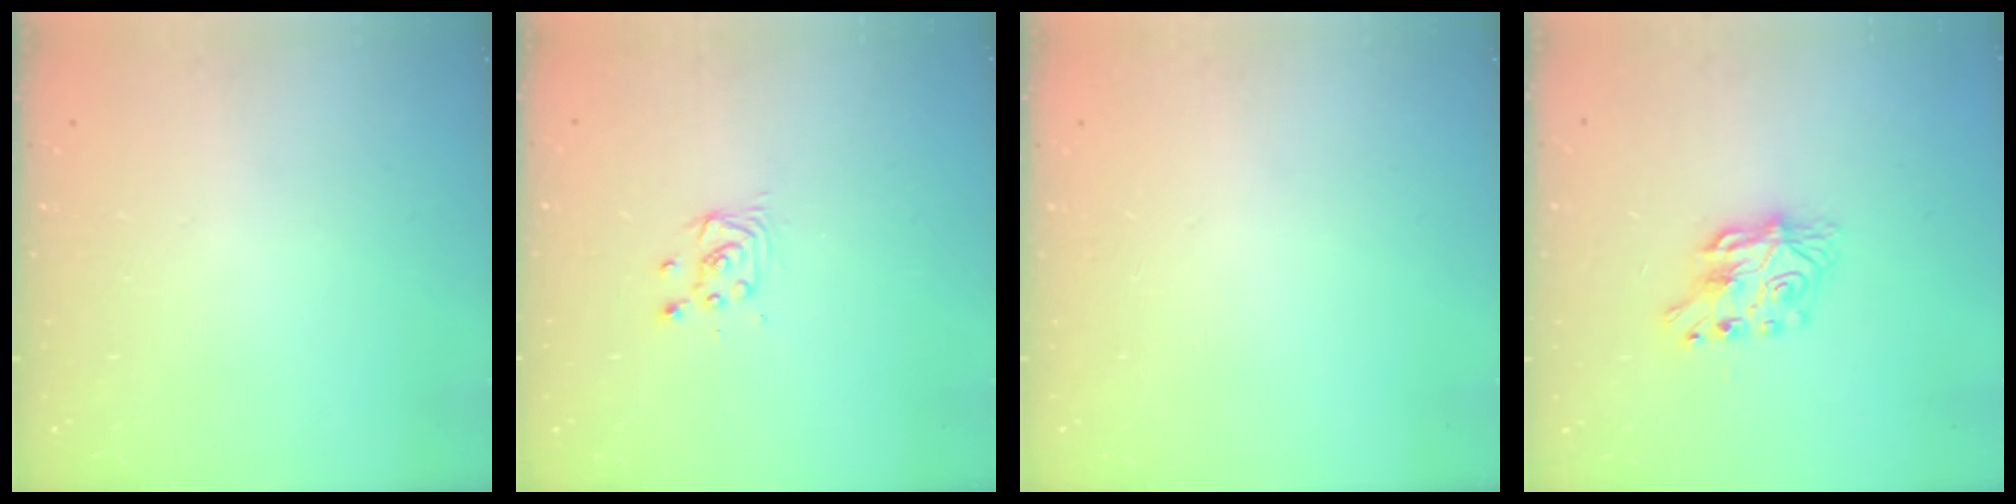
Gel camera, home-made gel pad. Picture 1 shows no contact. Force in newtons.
{"total": 3.4, "press": 3.4, "slide": 0.4}
{"total": 0.0}
{"total": 7.7, "press": 7.7, "slide": 0.7}